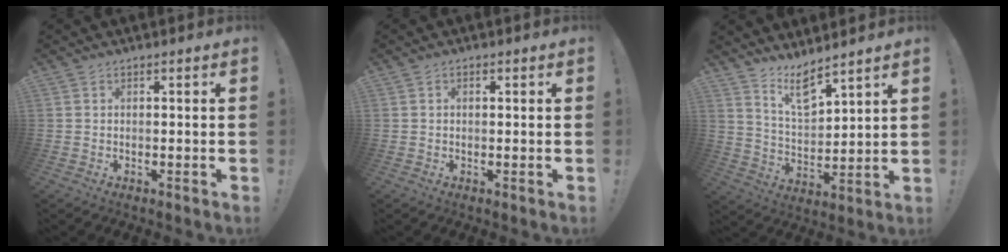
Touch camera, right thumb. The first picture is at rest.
{"total": 0.8, "force": [0.0, 0.5, 0.6], "torque": [-0.010, 0.003, -0.002]}
{"total": 10.1, "force": [8.0, 3.5, 5.1], "torque": [-0.096, -0.051, 0.148]}